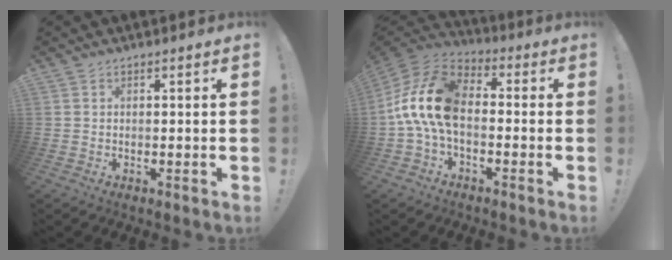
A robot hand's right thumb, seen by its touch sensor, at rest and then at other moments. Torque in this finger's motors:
{"motor_torque": [1.04, 0.88, 1.14, 0.03, 0.64]}